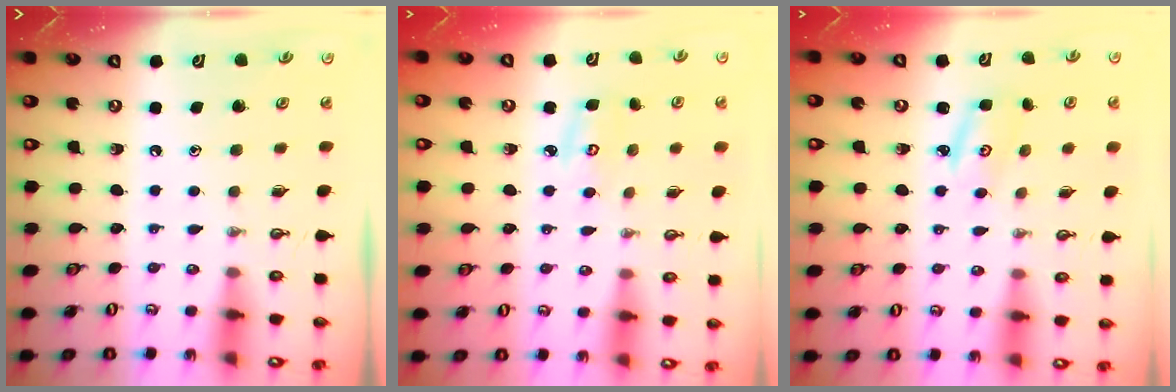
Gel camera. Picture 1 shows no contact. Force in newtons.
{"total": 5.3, "press": 5.3, "slide": 0.3}
{"total": 2.6, "press": 2.6, "slide": 0.2}